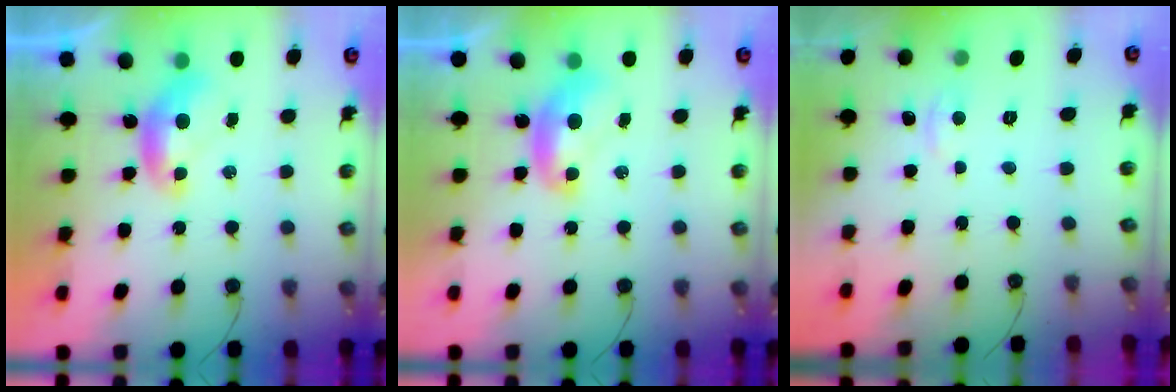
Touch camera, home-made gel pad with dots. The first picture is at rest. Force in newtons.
{"total": 1.8, "press": 1.8, "slide": 0.2}
{"total": 3.0, "press": 2.9, "slide": 0.5}